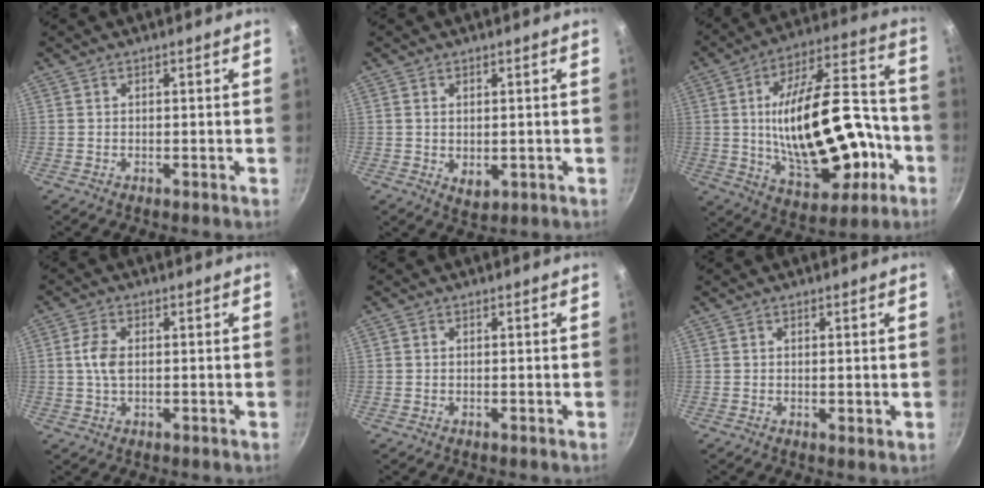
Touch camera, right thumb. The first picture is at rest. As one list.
[{"total": 3.2, "force": [0.0, 2.1, 2.4], "torque": [-0.036, -0.010, 0.004]}, {"total": 26.8, "force": [-4.3, 13.7, 22.7], "torque": [-0.336, 0.054, -0.038]}, {"total": 4.4, "force": [0.3, 2.5, 3.6], "torque": [-0.073, 0.007, 0.003]}, {"total": 0.0}, {"total": 0.9, "force": [0.2, 0.2, 0.9], "torque": [-0.013, -0.003, 0.001]}]